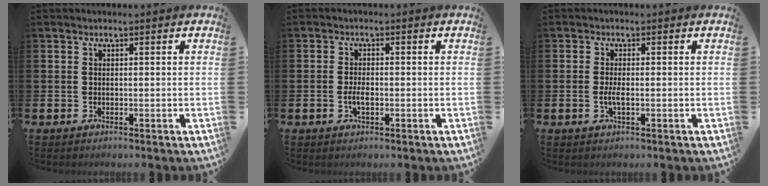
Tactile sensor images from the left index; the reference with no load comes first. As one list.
[{"total": 2.1, "force": [-0.5, 0.9, 1.8], "torque": [-0.026, -0.002, -0.010]}, {"total": 1.9, "force": [-0.3, 0.5, 1.8], "torque": [-0.032, 0.001, -0.007]}]